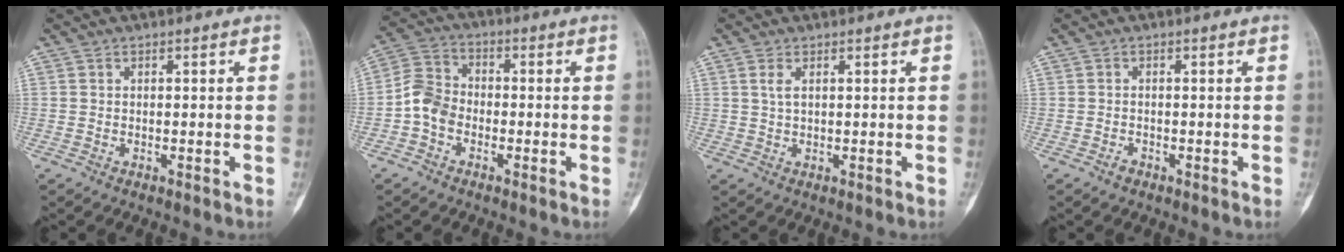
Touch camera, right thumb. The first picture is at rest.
{"total": 6.4, "force": [-2.1, 4.9, 3.6], "torque": [-0.058, 0.024, -0.054]}
{"total": 1.0, "force": [0.4, 0.5, 0.7], "torque": [-0.015, 0.004, 0.008]}
{"total": 1.0, "force": [-0.7, 0.7, 0.3], "torque": [-0.004, 0.002, -0.014]}